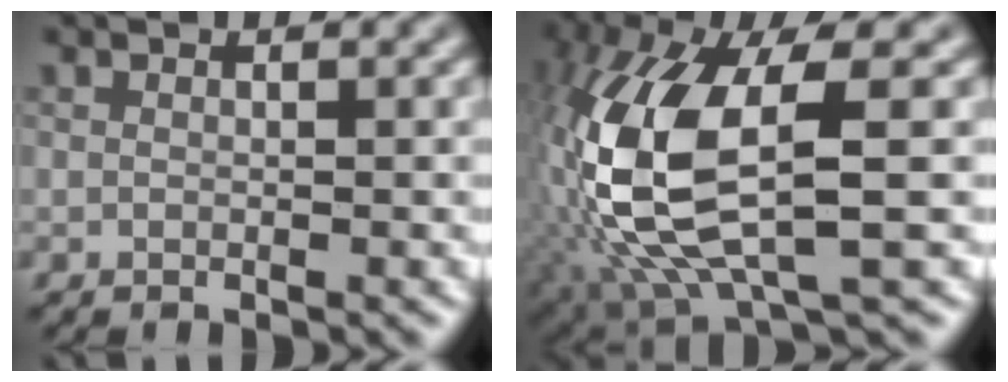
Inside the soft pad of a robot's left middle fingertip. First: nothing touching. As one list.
[{"total": 12.4, "force": [-0.8, 5.1, 11.3], "torque": [-0.252, -0.011, -0.011]}]